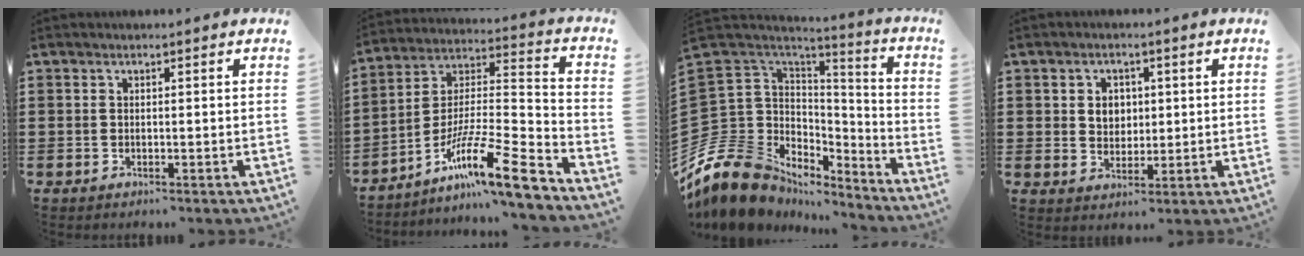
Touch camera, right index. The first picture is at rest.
{"total": 14.5, "force": [-10.1, 1.9, 10.3], "torque": [-0.175, 0.014, -0.186]}
{"total": 13.3, "force": [-7.3, 10.0, 4.7], "torque": [-0.160, -0.003, -0.138]}
{"total": 3.3, "force": [0.7, 2.9, 1.4], "torque": [-0.032, 0.006, 0.009]}